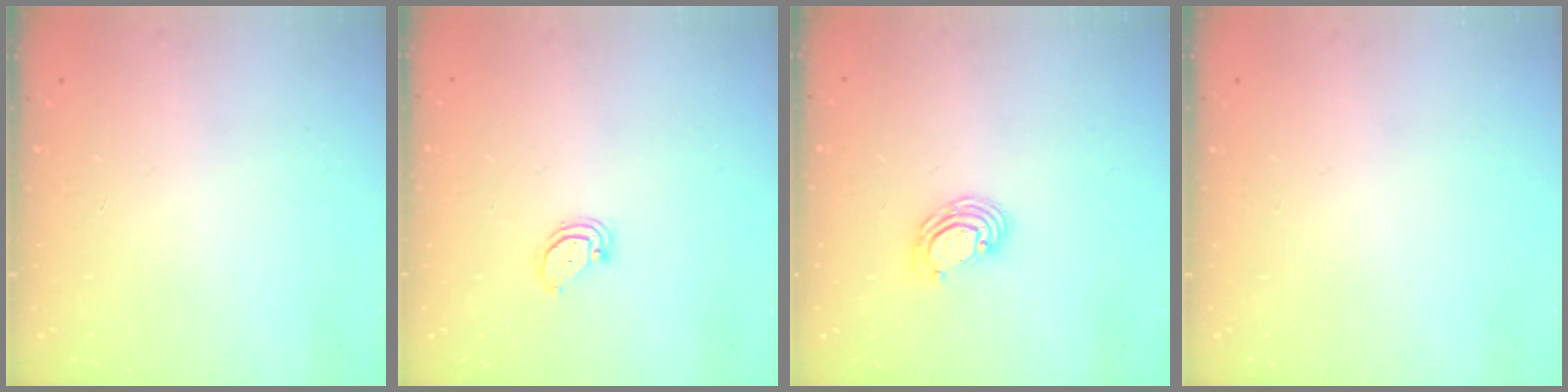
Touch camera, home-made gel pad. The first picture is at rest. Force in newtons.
{"total": 3.0, "press": 3.0, "slide": 0.2}
{"total": 6.5, "press": 6.5, "slide": 0.6}
{"total": 0.0}